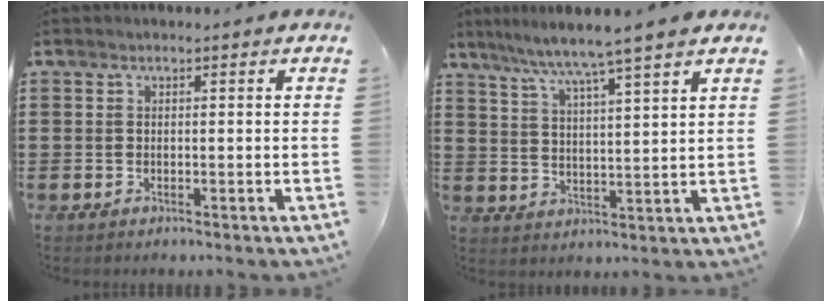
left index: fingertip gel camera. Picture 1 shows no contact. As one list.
[{"total": 5.7, "force": [4.8, -1.3, 2.7], "torque": [-0.073, -0.032, 0.076]}]